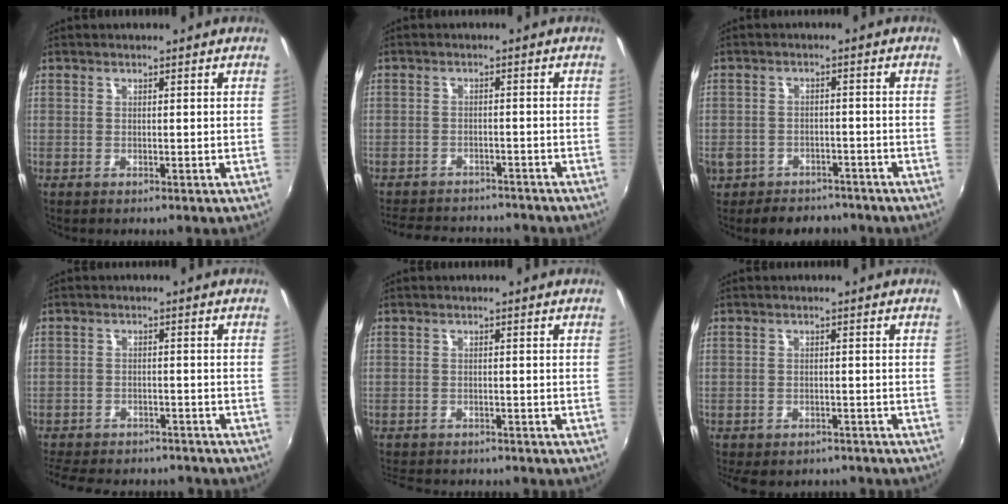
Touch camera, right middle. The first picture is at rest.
{"total": 12.1, "force": [-10.6, 4.4, 4.0], "torque": [-0.102, 0.013, -0.148]}
{"total": 9.9, "force": [-7.0, 6.4, 2.8], "torque": [-0.086, 0.013, -0.094]}
{"total": 14.8, "force": [-12.5, 5.8, 5.5], "torque": [-0.140, 0.003, -0.175]}
{"total": 7.9, "force": [-7.2, 1.9, 2.7], "torque": [-0.069, -0.015, -0.107]}
{"total": 9.1, "force": [-7.7, 3.4, 3.5], "torque": [-0.081, -0.019, -0.105]}